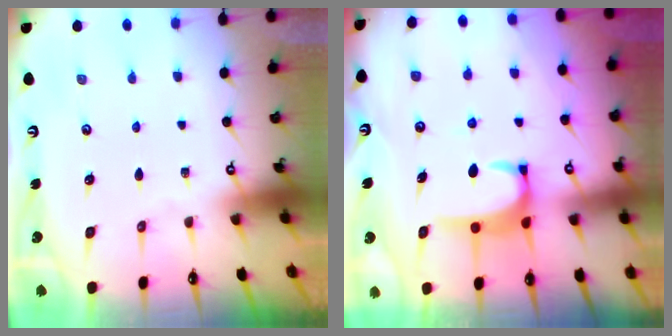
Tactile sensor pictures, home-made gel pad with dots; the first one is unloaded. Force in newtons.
{"total": 2.9, "press": 2.9, "slide": 0.3}